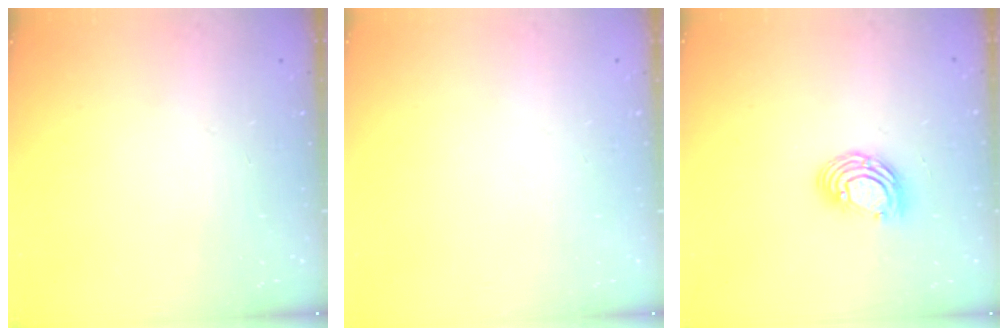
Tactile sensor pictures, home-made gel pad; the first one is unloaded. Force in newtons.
{"total": 0.0}
{"total": 8.8, "press": 8.7, "slide": 1.5}